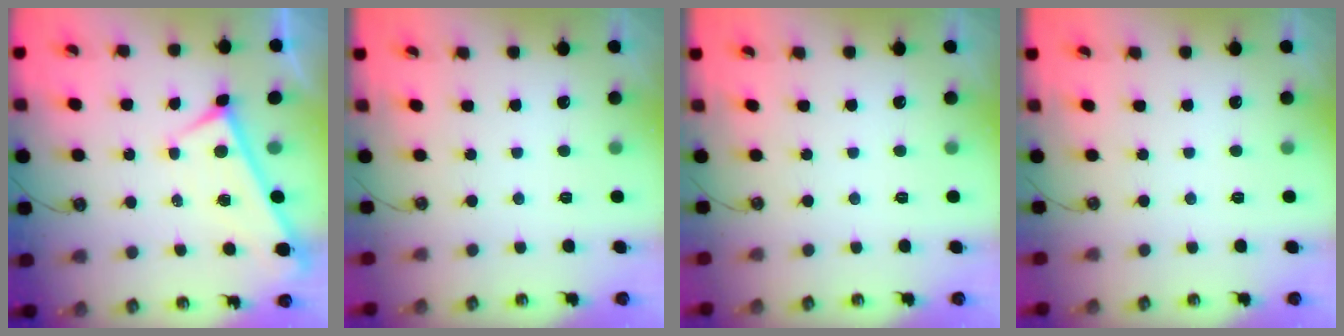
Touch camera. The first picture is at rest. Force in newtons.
{"total": 0.0}
{"total": 0.0}
{"total": 0.0}